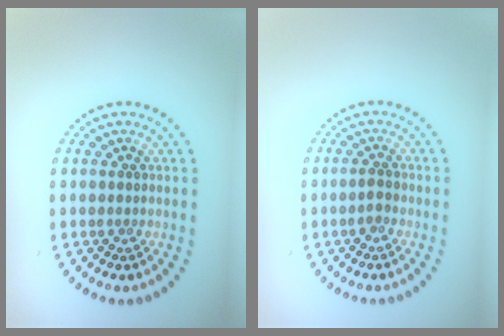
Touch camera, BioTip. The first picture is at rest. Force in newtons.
{"total": 1.1, "press": 1.0, "slide": 0.3}